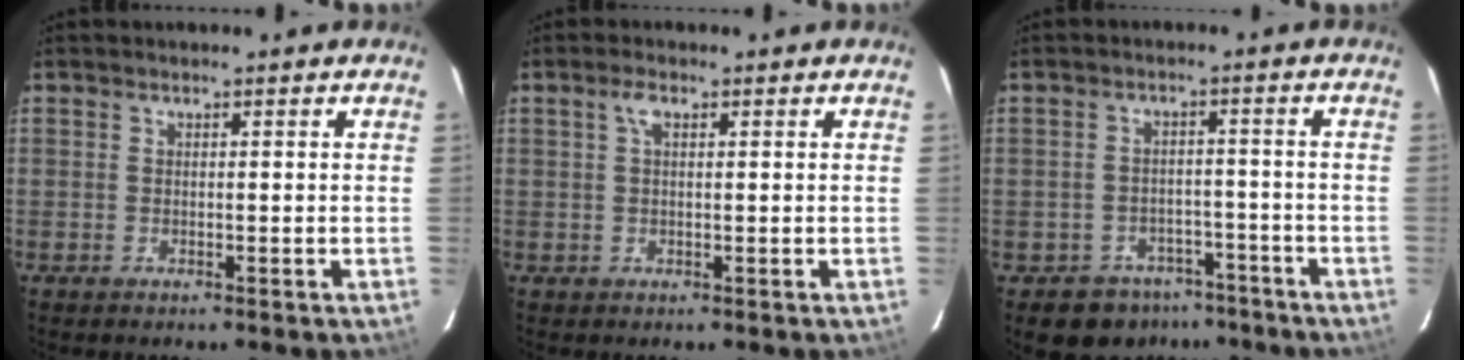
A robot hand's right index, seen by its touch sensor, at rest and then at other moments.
{"total": 2.0, "force": [0.8, 0.9, 1.6], "torque": [-0.033, 0.006, 0.015]}
{"total": 7.7, "force": [-5.4, 5.3, 1.2], "torque": [-0.030, 0.029, -0.061]}